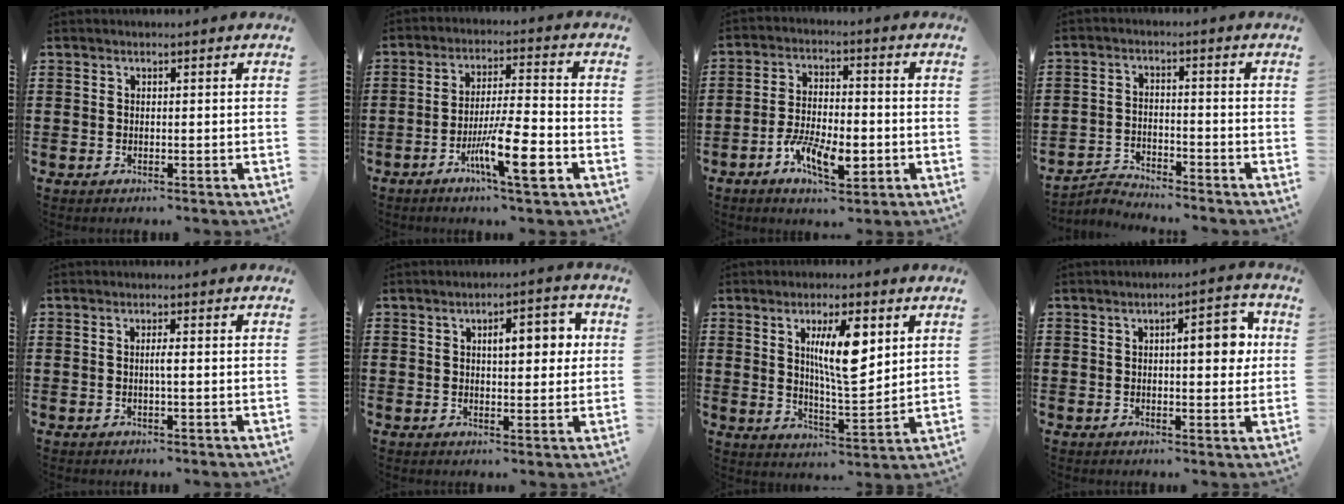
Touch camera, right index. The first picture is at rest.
{"total": 9.9, "force": [-4.6, 1.4, 8.6], "torque": [-0.157, -0.002, -0.082]}
{"total": 8.0, "force": [-3.6, 3.2, 6.5], "torque": [-0.136, -0.003, -0.065]}
{"total": 2.8, "force": [-2.8, 0.3, 0.0], "torque": [-0.008, 0.004, -0.061]}
{"total": 1.3, "force": [-0.1, 0.0, 1.3], "torque": [-0.026, -0.002, -0.003]}
{"total": 5.8, "force": [1.3, 2.3, 5.1], "torque": [-0.070, -0.001, 0.011]}
{"total": 9.5, "force": [3.6, 2.6, 8.4], "torque": [-0.145, -0.001, 0.055]}
{"total": 6.0, "force": [1.0, 2.0, 5.5], "torque": [-0.075, -0.002, 0.006]}